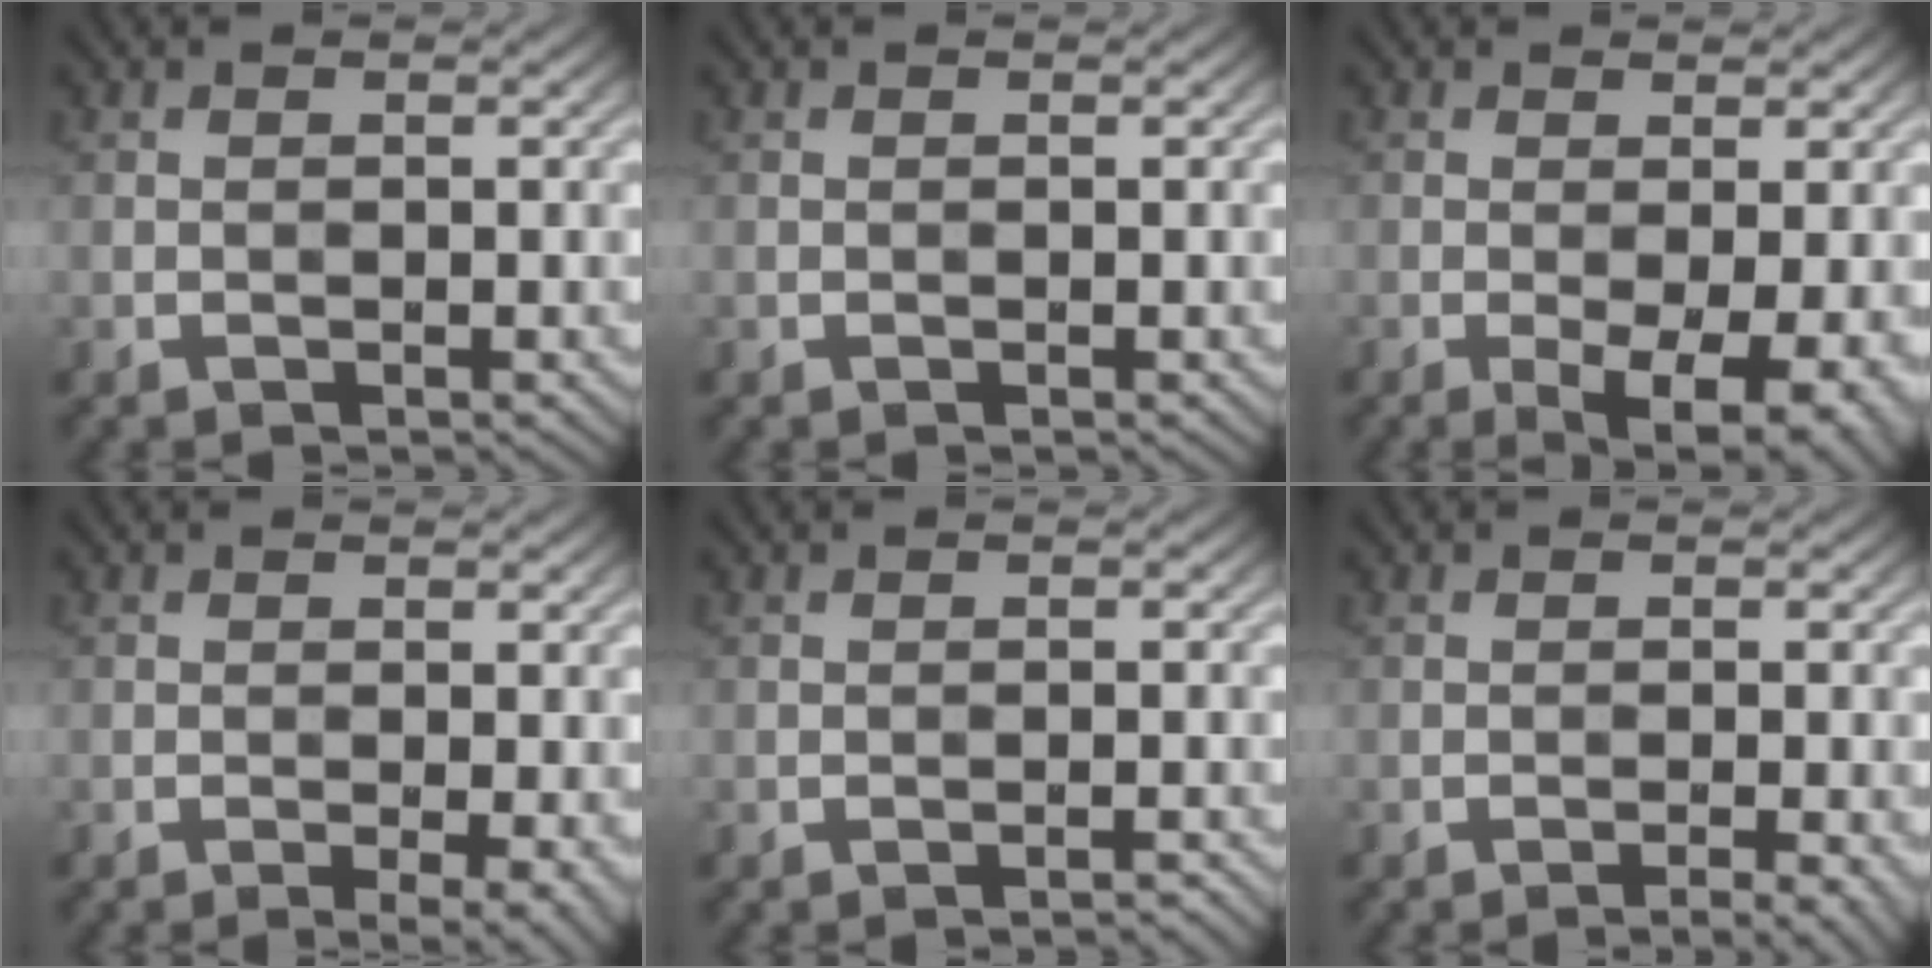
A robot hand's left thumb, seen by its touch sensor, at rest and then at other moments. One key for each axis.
{"total": 0.0}
{"total": 5.8, "fx": -1.9, "fy": 1.9, "fz": 5.1, "tx": -0.078, "ty": -0.011, "tz": -0.025}
{"total": 2.9, "fx": -1.1, "fy": 0.6, "fz": 2.6, "tx": -0.043, "ty": -0.003, "tz": -0.014}
{"total": 0.9, "fx": -0.8, "fy": 0.0, "fz": 0.4, "tx": -0.005, "ty": 0.004, "tz": -0.016}
{"total": 2.5, "fx": -1.5, "fy": 0.3, "fz": 2.0, "tx": -0.026, "ty": 0.004, "tz": -0.023}